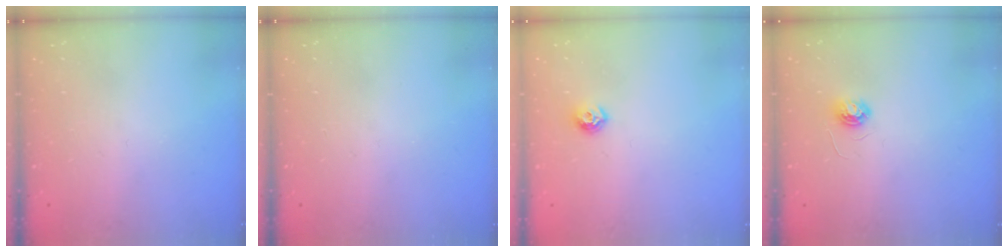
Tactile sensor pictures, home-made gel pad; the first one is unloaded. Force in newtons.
{"total": 0.0}
{"total": 7.2, "press": 7.1, "slide": 1.0}
{"total": 4.0, "press": 4.0, "slide": 0.3}